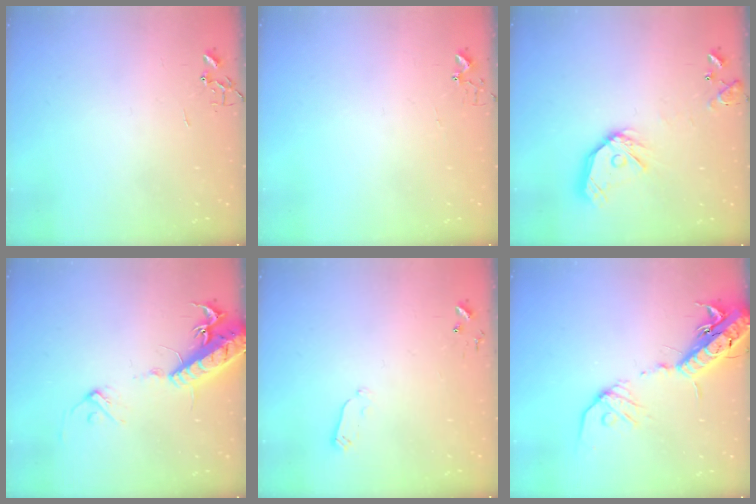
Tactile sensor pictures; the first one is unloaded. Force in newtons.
{"total": 2.7, "press": 2.7, "slide": 0.3}
{"total": 15.3, "press": 15.1, "slide": 2.1}
{"total": 17.9, "press": 17.6, "slide": 3.5}
{"total": 2.9, "press": 2.9, "slide": 0.4}
{"total": 17.9, "press": 17.4, "slide": 4.3}